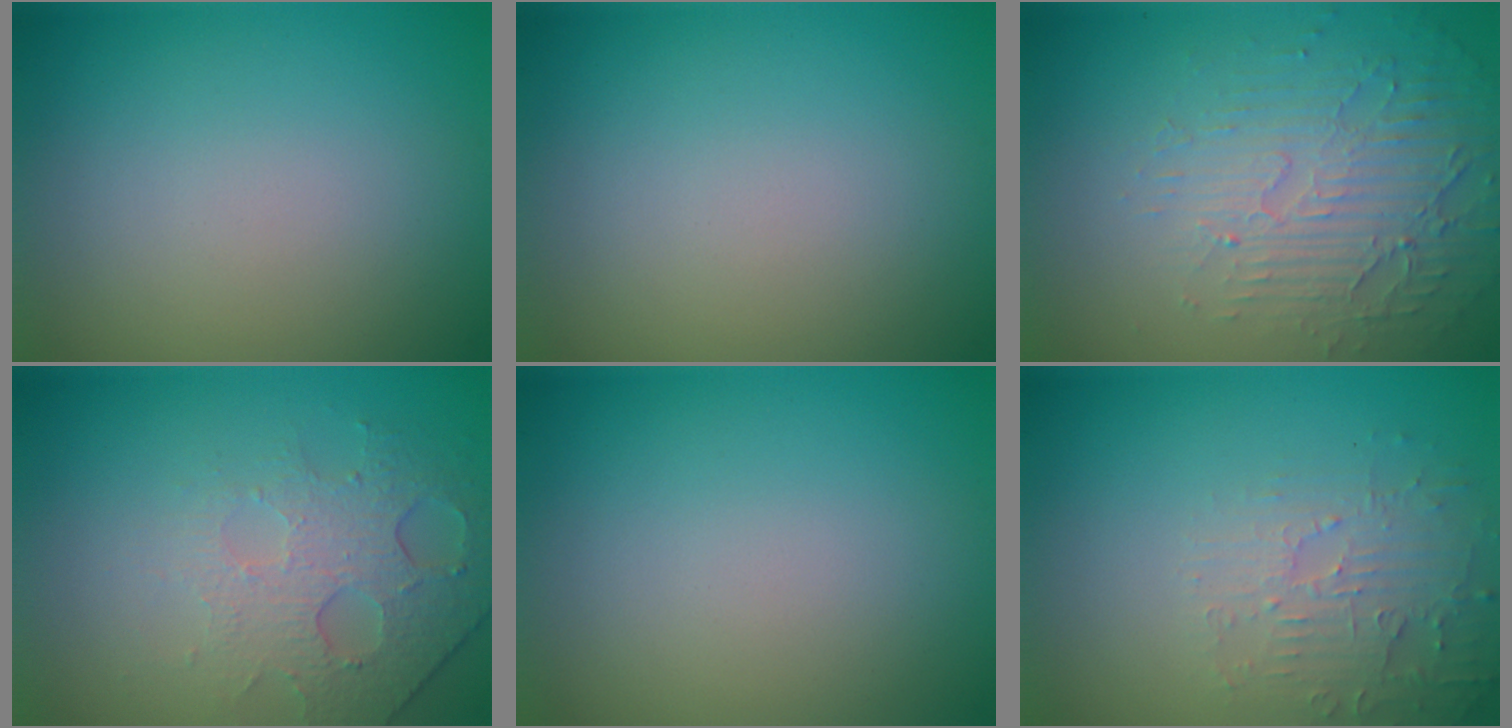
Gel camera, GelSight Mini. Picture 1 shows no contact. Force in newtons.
{"total": 0.0}
{"total": 5.4, "press": 3.4, "slide": 4.3}
{"total": 4.8, "press": 3.2, "slide": 3.6}
{"total": 0.0}
{"total": 3.2, "press": 3.1, "slide": 0.7}